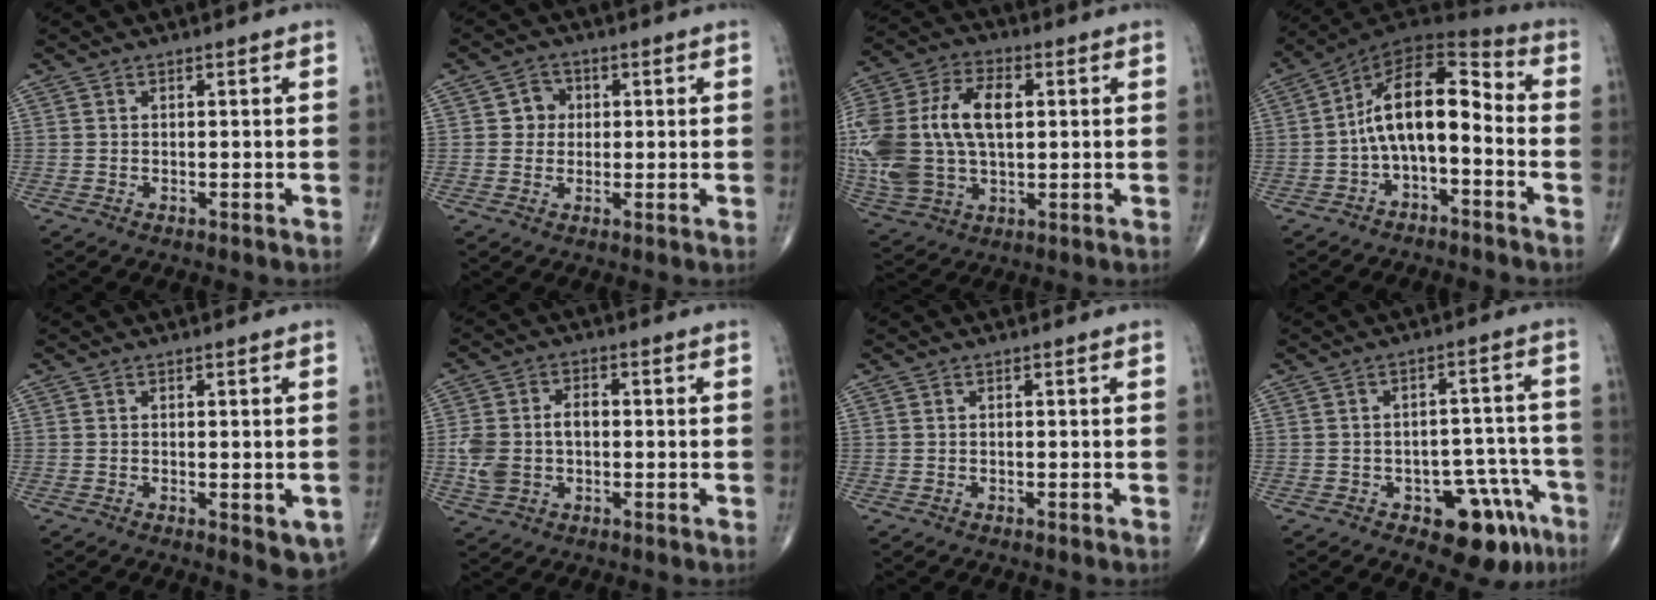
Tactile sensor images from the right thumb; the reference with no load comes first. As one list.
[{"total": 3.7, "force": [0.5, 3.5, 1.2], "torque": [0.008, 0.006, 0.000]}, {"total": 24.1, "force": [2.1, 14.8, 18.9], "torque": [-0.439, 0.013, 0.046]}, {"total": 13.4, "force": [-2.3, 6.8, 11.3], "torque": [-0.171, 0.071, -0.051]}, {"total": 4.6, "force": [-1.3, 1.8, 4.0], "torque": [-0.039, -0.007, -0.012]}, {"total": 8.4, "force": [-0.6, 5.8, 6.1], "torque": [-0.119, 0.022, -0.009]}, {"total": 0.0}, {"total": 11.8, "force": [-6.4, 6.2, 7.8], "torque": [-0.053, 0.048, -0.076]}]